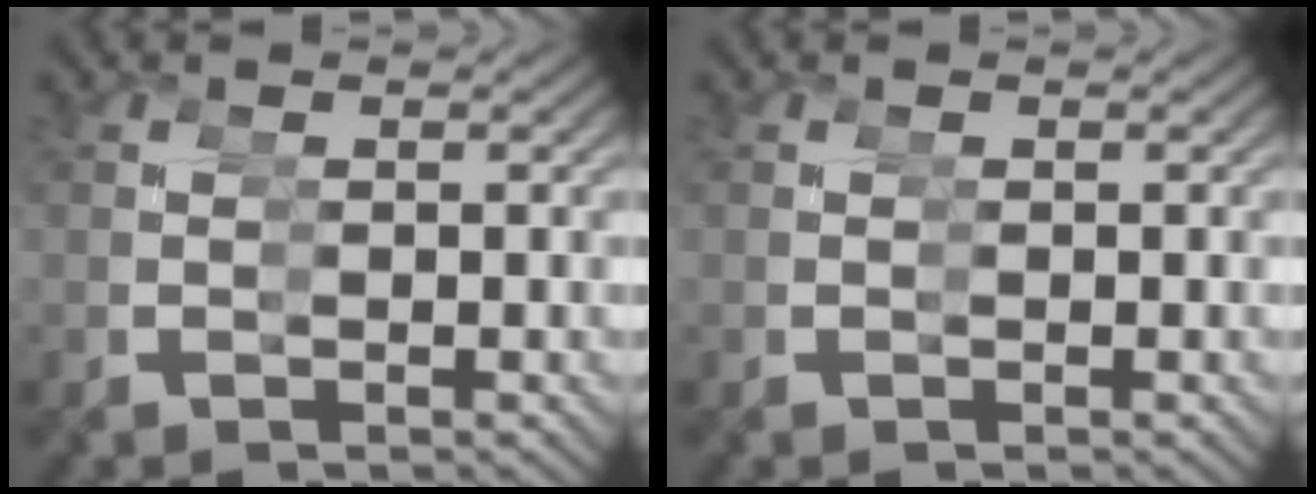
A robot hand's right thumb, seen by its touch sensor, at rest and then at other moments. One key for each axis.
{"total": 0.0}